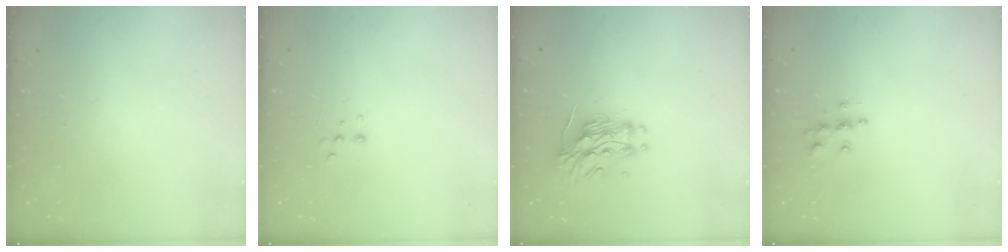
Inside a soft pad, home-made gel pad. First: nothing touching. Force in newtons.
{"total": 3.4, "press": 3.3, "slide": 0.8}
{"total": 14.0, "press": 13.9, "slide": 0.8}
{"total": 5.7, "press": 5.7, "slide": 0.5}